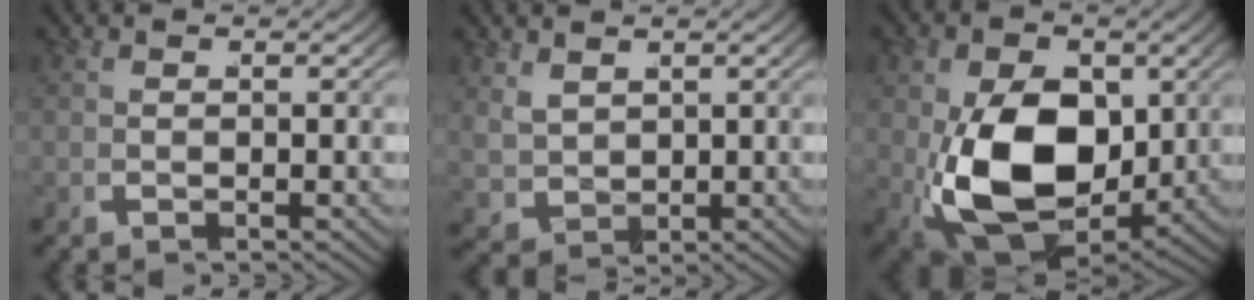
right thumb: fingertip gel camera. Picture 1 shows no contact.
{"total": 2.5, "force": [1.5, 1.7, 1.2], "torque": [-0.029, -0.011, 0.038]}
{"total": 12.9, "force": [-1.5, 8.2, 9.8], "torque": [-0.213, -0.060, 0.000]}